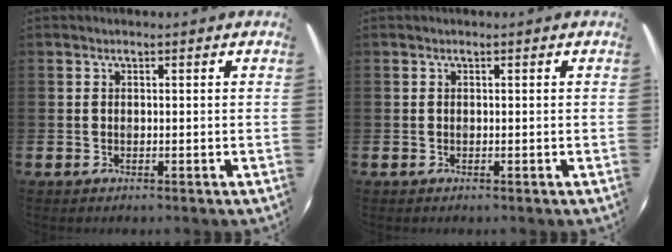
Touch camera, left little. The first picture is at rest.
{"total": 0.0}